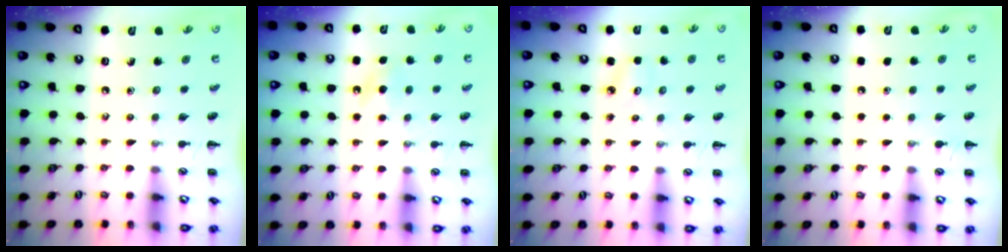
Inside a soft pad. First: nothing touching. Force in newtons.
{"total": 5.7, "press": 5.5, "slide": 1.6}
{"total": 2.5, "press": 2.4, "slide": 0.7}
{"total": 1.8, "press": 1.8, "slide": 0.1}